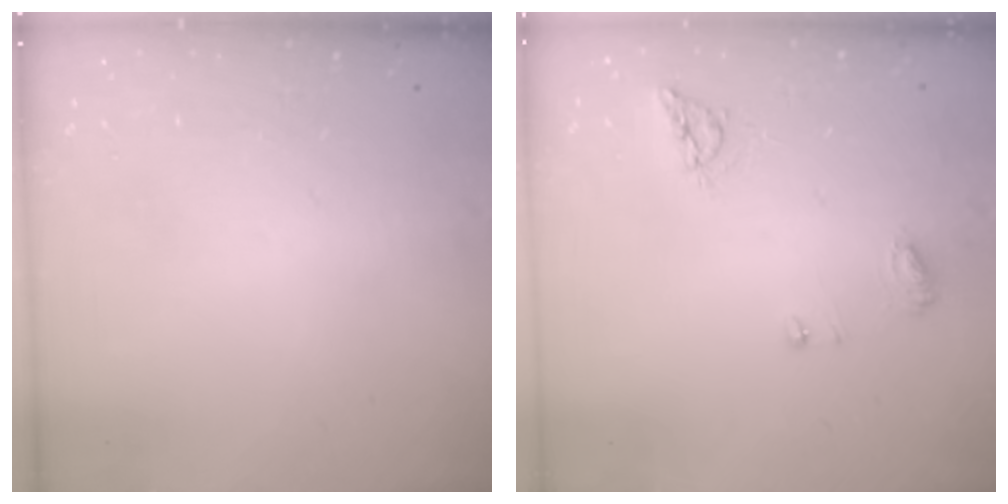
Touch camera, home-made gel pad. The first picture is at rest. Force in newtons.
{"total": 6.6, "press": 6.5, "slide": 0.6}